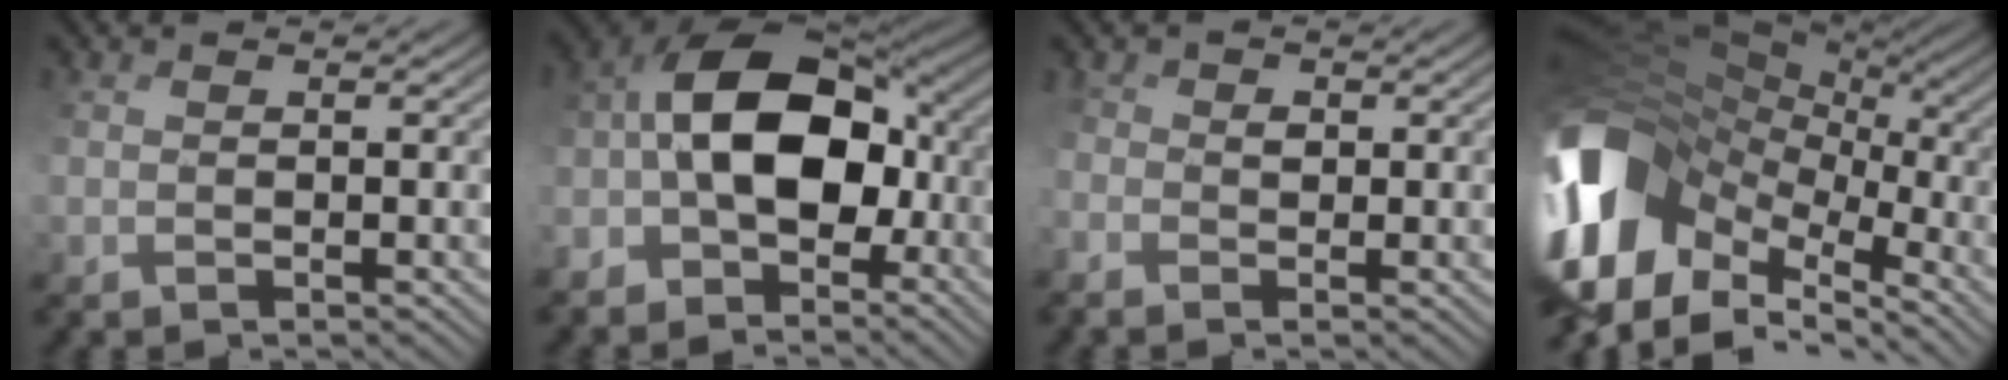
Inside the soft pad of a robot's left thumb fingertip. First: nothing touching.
{"total": 12.0, "force": [-2.1, 6.3, 10.0], "torque": [-0.194, 0.010, -0.048]}
{"total": 2.3, "force": [-0.4, 1.6, 1.5], "torque": [-0.046, 0.000, 0.001]}
{"total": 15.7, "force": [-2.9, 10.5, 11.3], "torque": [-0.290, 0.004, -0.042]}